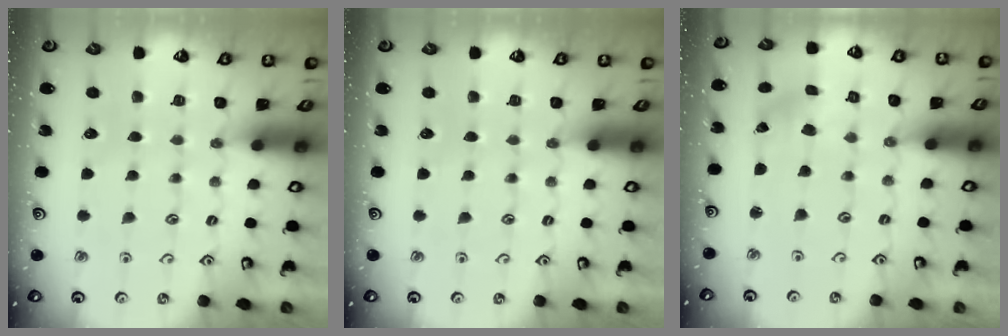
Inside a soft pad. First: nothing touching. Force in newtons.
{"total": 0.0}
{"total": 1.1, "press": 1.0, "slide": 0.1}